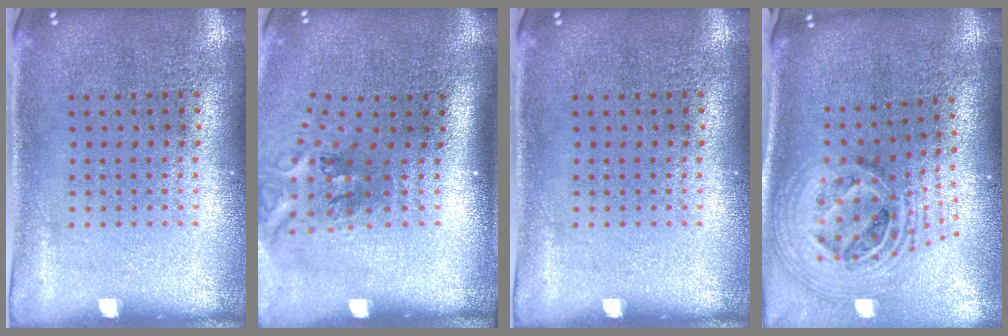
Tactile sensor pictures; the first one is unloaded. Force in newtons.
{"total": 2.0, "press": 1.2, "slide": 1.6}
{"total": 0.0}
{"total": 2.7, "press": 1.9, "slide": 1.9}